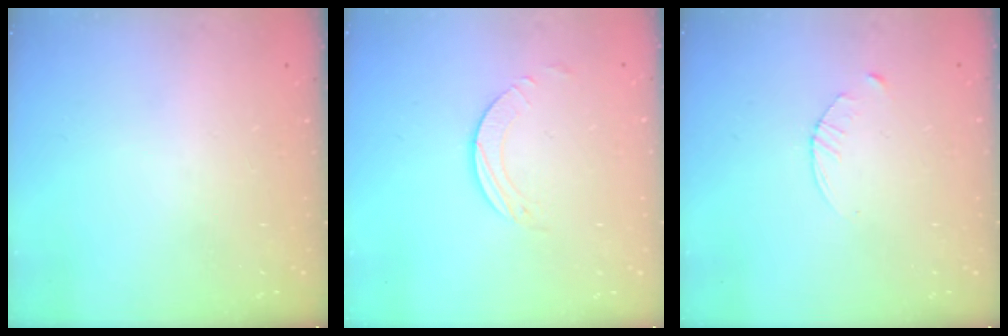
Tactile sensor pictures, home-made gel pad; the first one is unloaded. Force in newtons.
{"total": 1.9, "press": 1.9, "slide": 0.2}
{"total": 2.9, "press": 2.9, "slide": 0.4}